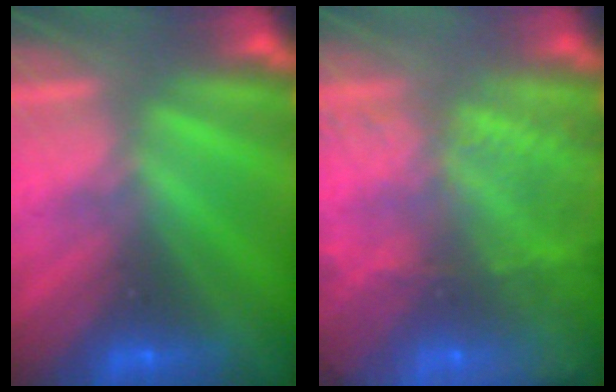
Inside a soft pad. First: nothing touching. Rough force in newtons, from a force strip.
{"total": 7.0}